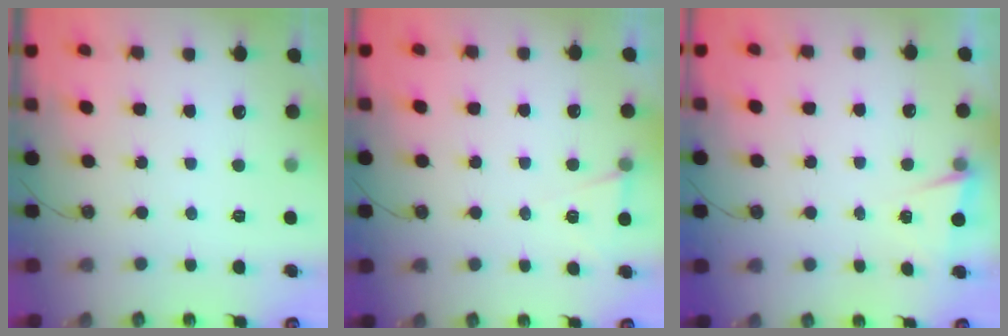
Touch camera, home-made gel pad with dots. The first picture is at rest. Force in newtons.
{"total": 5.3, "press": 2.8, "slide": 4.5}
{"total": 2.4, "press": 2.2, "slide": 1.1}